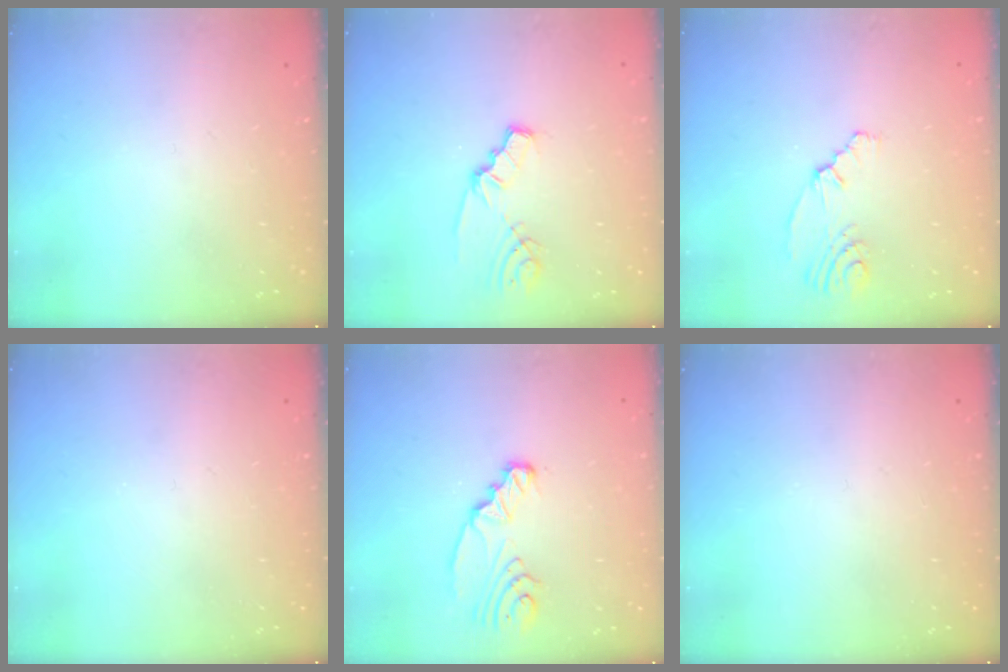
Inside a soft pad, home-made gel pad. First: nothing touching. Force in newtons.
{"total": 2.7, "press": 2.7, "slide": 0.3}
{"total": 4.4, "press": 2.2, "slide": 3.8}
{"total": 0.0}
{"total": 4.5, "press": 4.5, "slide": 0.4}
{"total": 0.0}